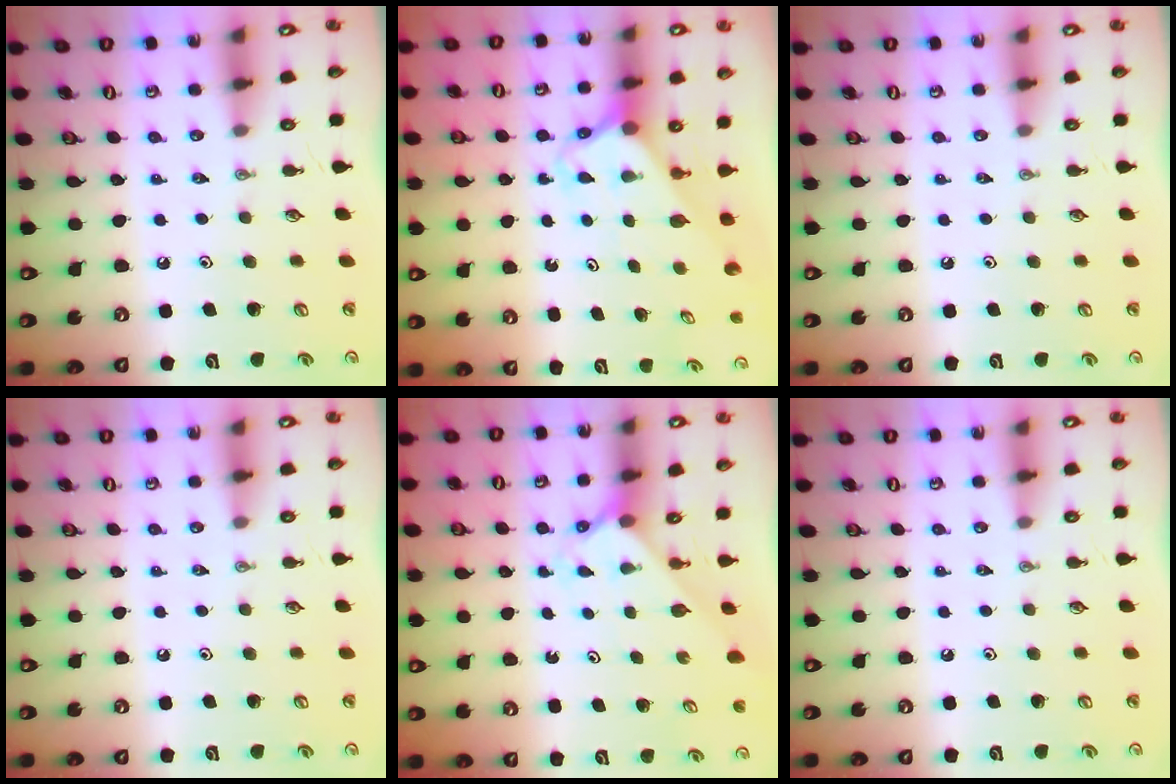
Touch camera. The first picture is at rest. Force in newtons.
{"total": 2.6, "press": 2.6, "slide": 0.1}
{"total": 0.0}
{"total": 0.0}
{"total": 2.4, "press": 2.4, "slide": 0.1}
{"total": 0.0}